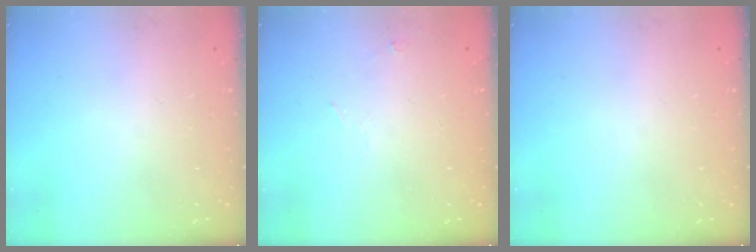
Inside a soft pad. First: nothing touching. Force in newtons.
{"total": 3.8, "press": 3.1, "slide": 2.2}
{"total": 0.0}